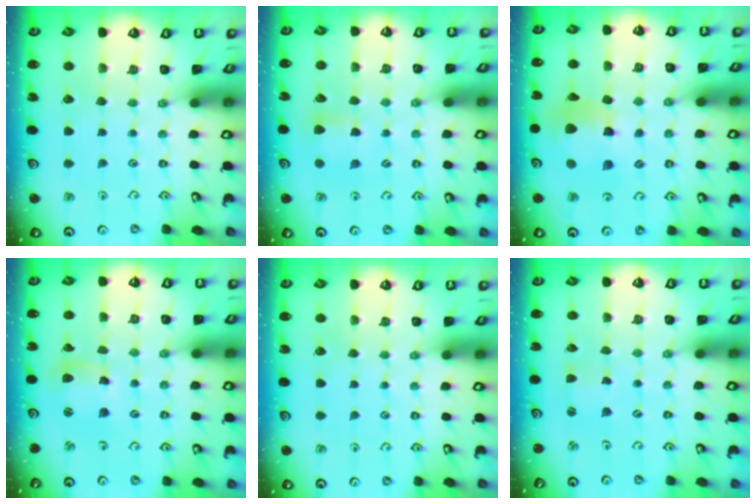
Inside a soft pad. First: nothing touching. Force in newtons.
{"total": 5.4, "press": 5.4, "slide": 0.8}
{"total": 10.6, "press": 10.5, "slide": 1.2}
{"total": 6.7, "press": 6.6, "slide": 1.1}
{"total": 0.0}
{"total": 1.3, "press": 1.3, "slide": 0.2}